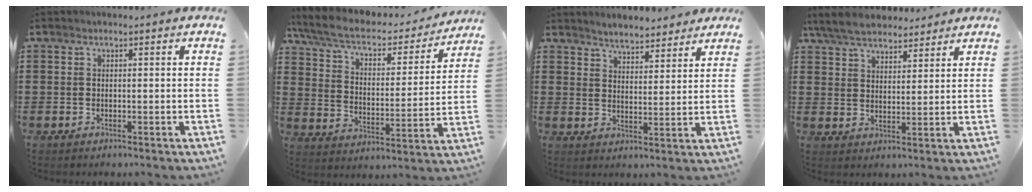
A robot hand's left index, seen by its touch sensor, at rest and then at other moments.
{"total": 6.6, "force": [5.2, 2.0, 3.6], "torque": [-0.092, -0.032, 0.087]}
{"total": 4.0, "force": [3.9, 0.6, -0.1], "torque": [-0.015, -0.013, 0.072]}
{"total": 5.9, "force": [5.3, 2.0, 1.7], "torque": [-0.053, -0.008, 0.098]}